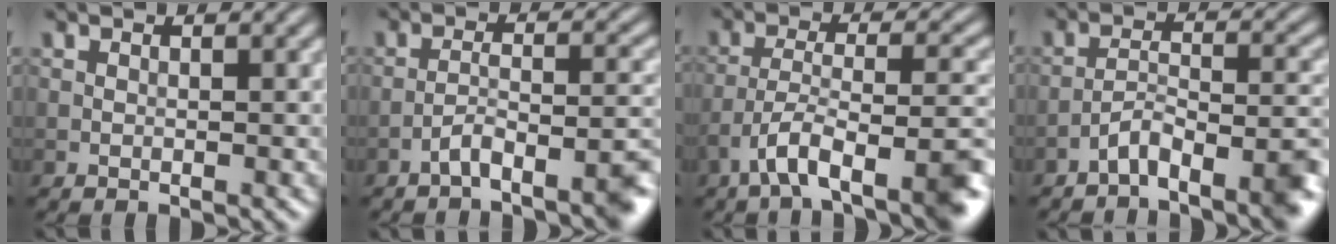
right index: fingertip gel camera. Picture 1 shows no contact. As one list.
[{"total": 4.6, "force": [-3.2, 0.8, 3.2], "torque": [-0.049, 0.009, -0.059]}, {"total": 8.8, "force": [-5.2, 2.8, 6.5], "torque": [-0.104, 0.002, -0.090]}, {"total": 5.4, "force": [-4.0, 1.2, 3.5], "torque": [-0.053, 0.005, -0.071]}]